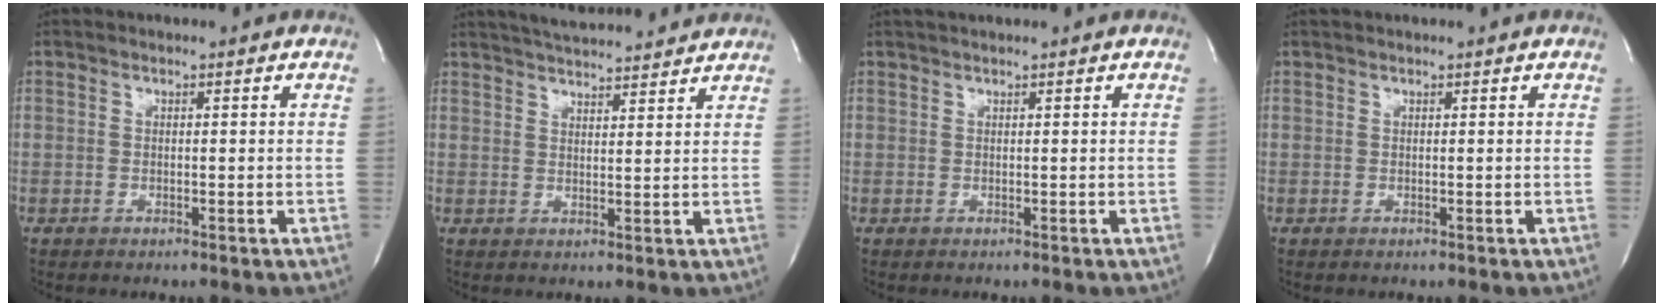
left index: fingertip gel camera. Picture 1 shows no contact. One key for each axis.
{"total": 12.2, "fx": 11.3, "fy": 1.5, "fz": 4.2, "tx": -0.072, "ty": 0.019, "tz": 0.157}
{"total": 0.8, "fx": 0.5, "fy": -0.3, "fz": 0.5, "tx": -0.011, "ty": 0.008, "tz": 0.016}
{"total": 0.5, "fx": 0.3, "fy": -0.2, "fz": 0.3, "tx": -0.004, "ty": 0.012, "tz": 0.012}